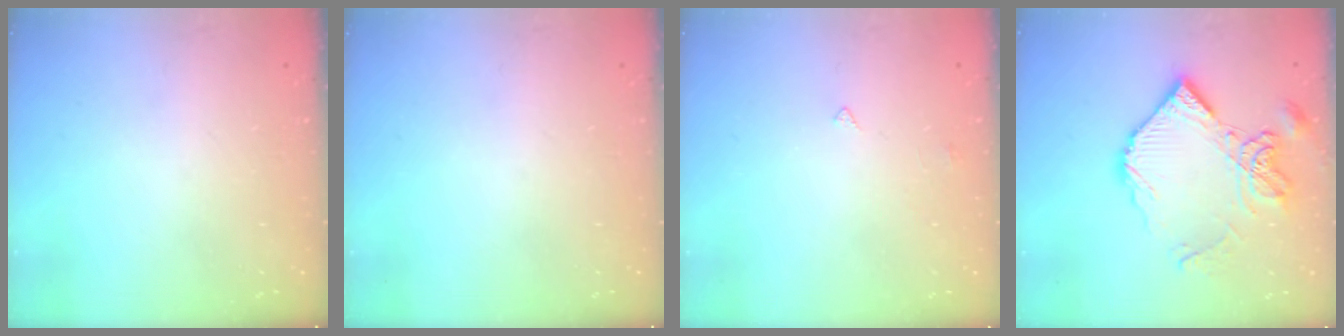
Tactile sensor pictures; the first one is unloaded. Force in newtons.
{"total": 0.0}
{"total": 2.5, "press": 2.5, "slide": 0.3}
{"total": 15.2, "press": 15.1, "slide": 2.0}